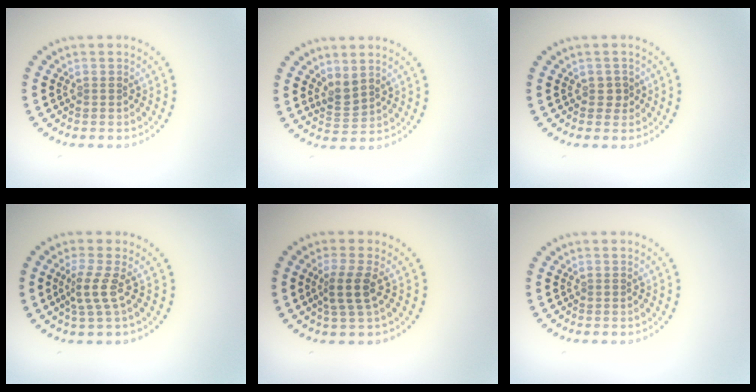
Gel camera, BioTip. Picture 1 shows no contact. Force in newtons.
{"total": 1.7, "press": 1.4, "slide": 1.0}
{"total": 1.0, "press": 1.0, "slide": 0.4}
{"total": 2.4, "press": 1.6, "slide": 1.8}
{"total": 2.5, "press": 2.0, "slide": 1.6}
{"total": 0.0}